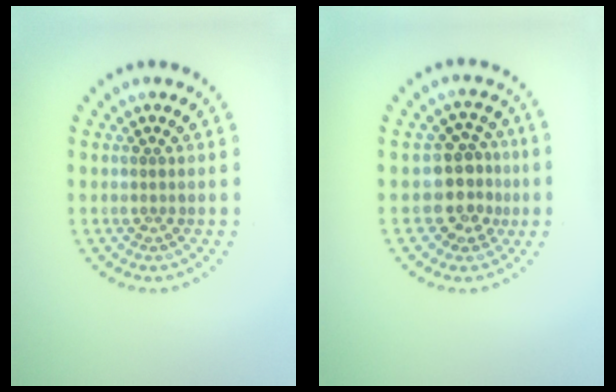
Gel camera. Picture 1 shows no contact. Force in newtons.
{"total": 3.5, "press": 3.1, "slide": 1.6}